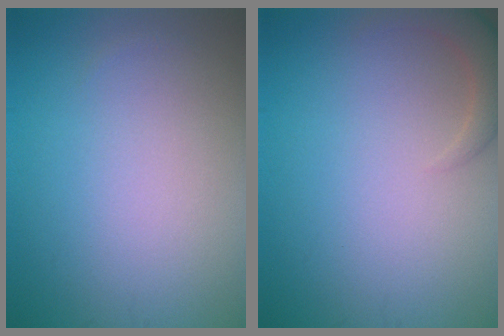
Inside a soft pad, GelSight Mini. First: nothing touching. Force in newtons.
{"total": 2.3, "press": 2.3, "slide": 0.2}